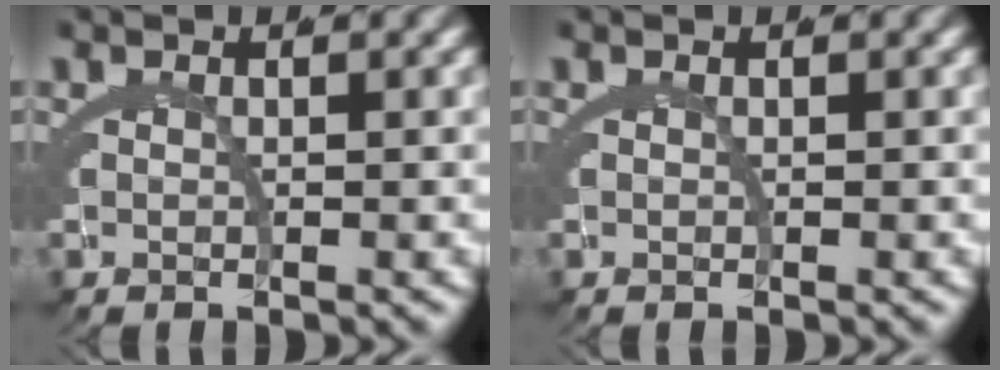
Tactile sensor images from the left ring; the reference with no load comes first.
{"total": 0.0}